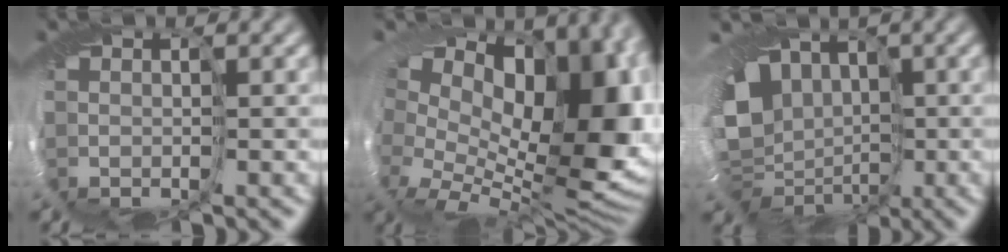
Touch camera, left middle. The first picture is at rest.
{"total": 16.9, "force": [5.3, 10.4, 12.2], "torque": [-0.139, 0.024, 0.111]}
{"total": 10.3, "force": [-0.2, 8.3, 6.1], "torque": [-0.091, -0.030, -0.007]}